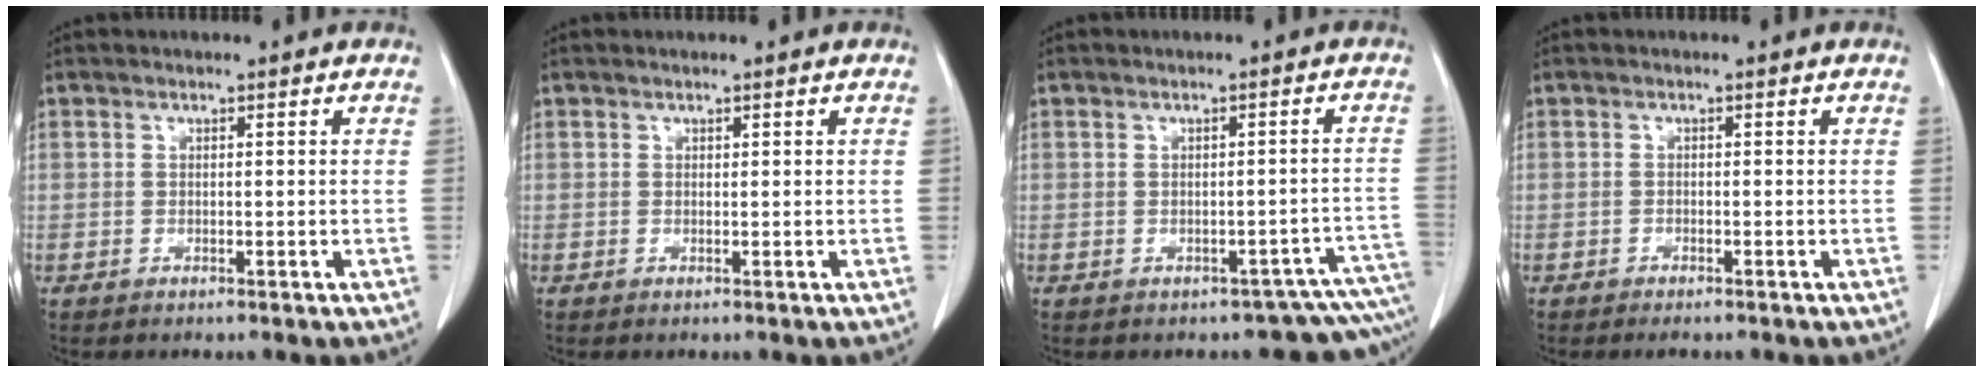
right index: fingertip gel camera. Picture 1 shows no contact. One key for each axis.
{"total": 0.0}
{"total": 7.0, "fx": -6.3, "fy": 3.0, "fz": 0.4, "tx": 0.029, "ty": 0.046, "tz": -0.058}
{"total": 1.3, "fx": -1.1, "fy": 0.2, "fz": 0.7, "tx": -0.015, "ty": -0.005, "tz": -0.012}